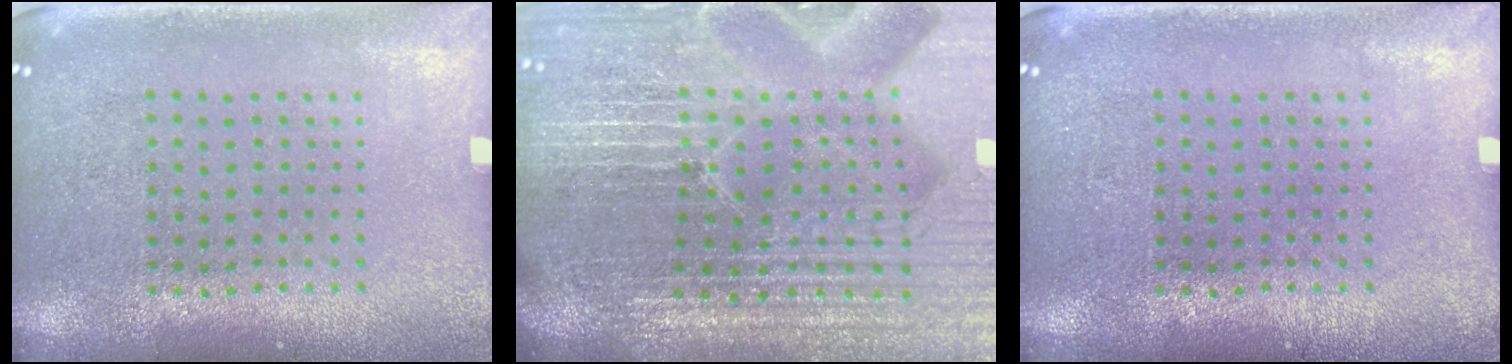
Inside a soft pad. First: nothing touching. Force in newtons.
{"total": 7.3, "press": 6.4, "slide": 3.6}
{"total": 0.0}